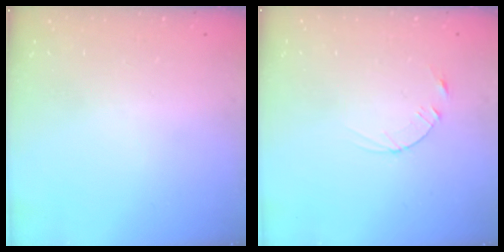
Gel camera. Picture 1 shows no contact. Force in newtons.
{"total": 2.5, "press": 2.5, "slide": 0.3}